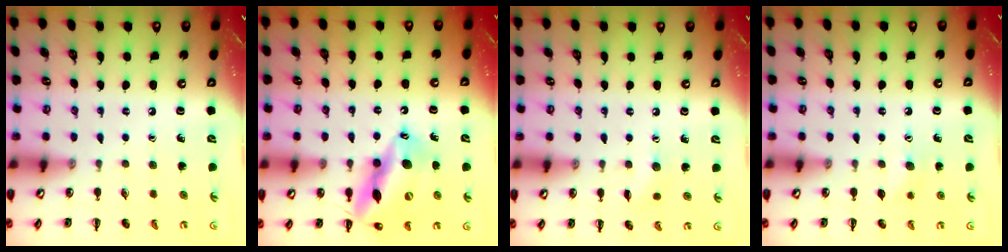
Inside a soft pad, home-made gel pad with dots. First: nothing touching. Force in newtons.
{"total": 16.8, "press": 16.3, "slide": 4.1}
{"total": 5.0, "press": 4.8, "slide": 1.2}
{"total": 5.4, "press": 5.2, "slide": 1.4}